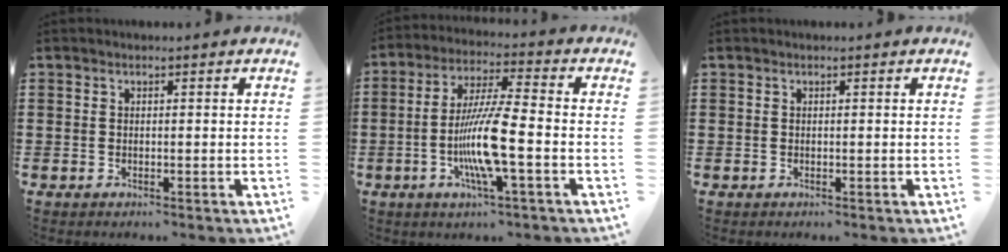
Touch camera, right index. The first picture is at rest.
{"total": 10.5, "force": [-2.8, 1.2, 10.0], "torque": [-0.208, -0.013, -0.061]}
{"total": 0.0}